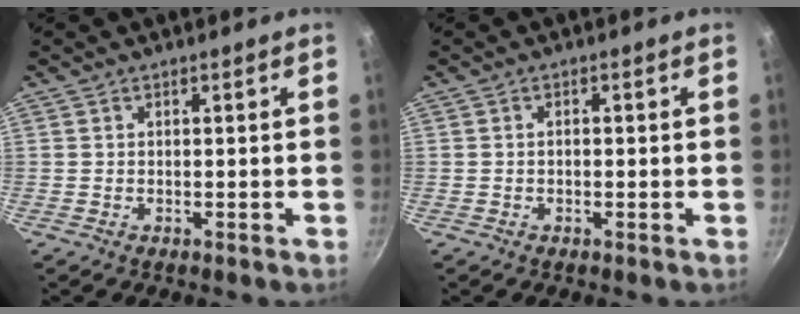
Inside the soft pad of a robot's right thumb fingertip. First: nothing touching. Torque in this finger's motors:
{"motor_torque": [-0.70, 0.06, -0.12, 0.14, 0.07]}